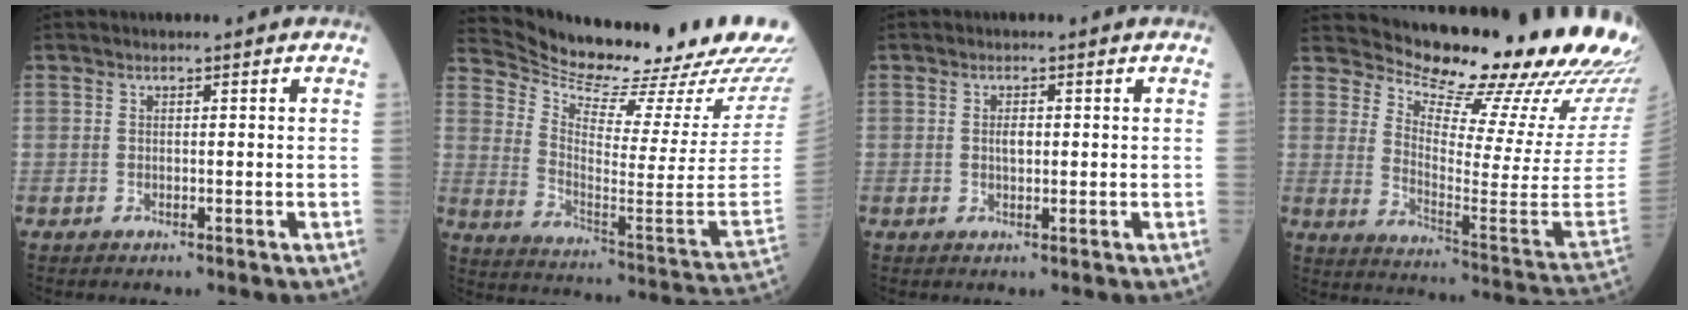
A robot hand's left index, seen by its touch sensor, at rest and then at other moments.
{"total": 28.5, "force": [25.5, 3.0, 12.4], "torque": [-0.202, -0.103, 0.339]}
{"total": 1.5, "force": [0.0, 0.7, 1.3], "torque": [-0.023, -0.002, 0.000]}
{"total": 25.6, "force": [23.6, 2.3, 9.5], "torque": [-0.152, -0.142, 0.292]}